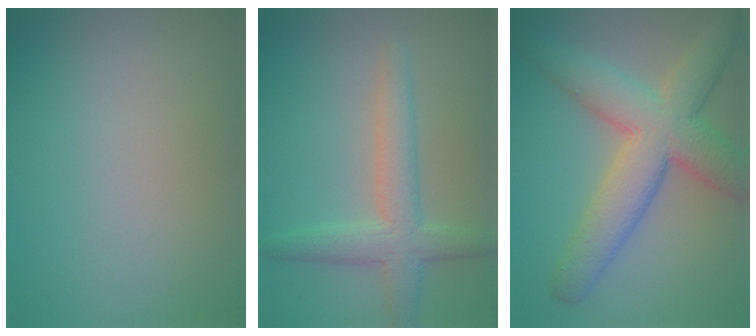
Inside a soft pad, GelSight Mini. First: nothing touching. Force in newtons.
{"total": 4.3, "press": 4.3, "slide": 0.3}
{"total": 8.9, "press": 8.9, "slide": 0.5}